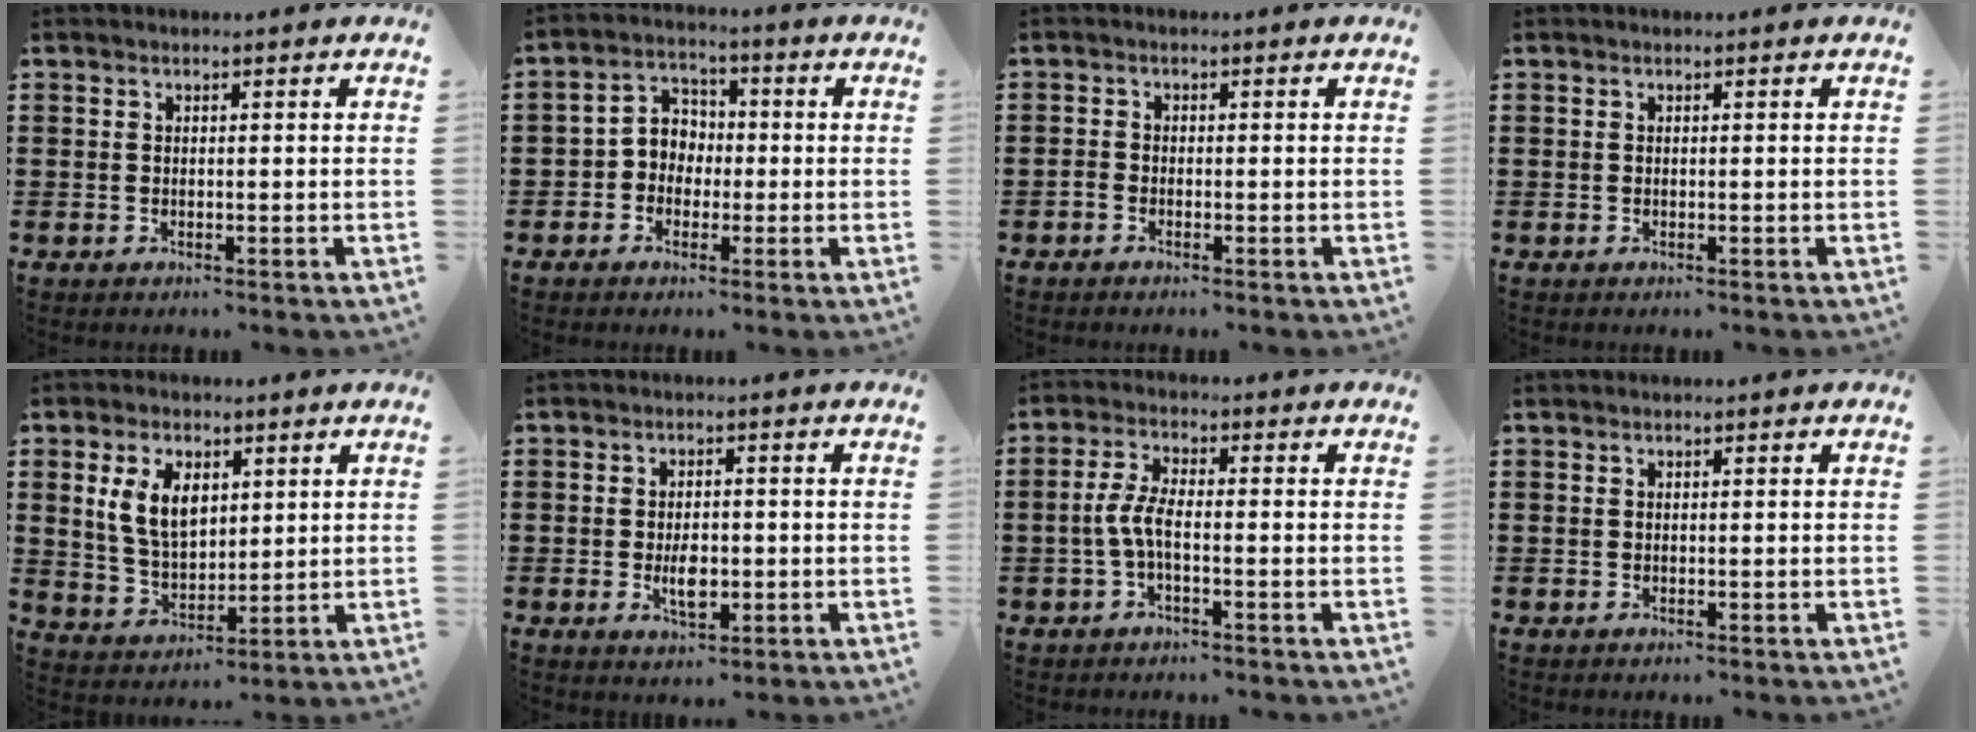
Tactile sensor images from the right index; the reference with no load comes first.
{"total": 4.3, "force": [-1.2, 3.9, 1.4], "torque": [-0.041, 0.015, -0.028]}
{"total": 1.0, "force": [-0.7, 0.5, 0.3], "torque": [-0.009, 0.001, -0.015]}
{"total": 0.0}
{"total": 7.6, "force": [2.4, 4.6, 5.6], "torque": [-0.137, 0.009, 0.040]}
{"total": 4.1, "force": [-0.9, 2.0, 3.4], "torque": [-0.059, -0.002, -0.018]}
{"total": 4.1, "force": [-1.2, 1.1, 3.8], "torque": [-0.097, -0.007, -0.031]}
{"total": 0.0}